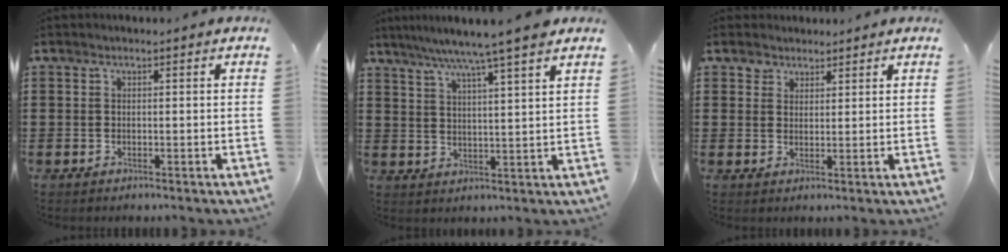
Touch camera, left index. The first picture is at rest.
{"total": 6.8, "force": [5.4, -1.2, 3.9], "torque": [-0.091, -0.021, 0.091]}
{"total": 2.7, "force": [2.0, 1.8, -0.2], "torque": [0.001, 0.004, 0.038]}